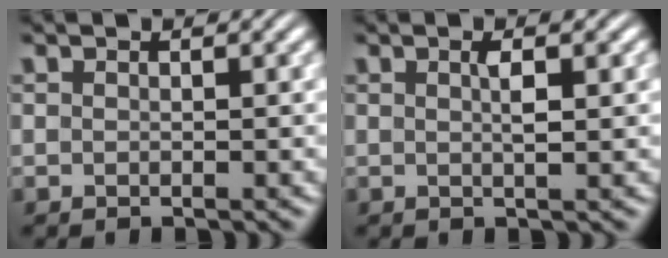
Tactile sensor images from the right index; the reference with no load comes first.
{"total": 1.7, "force": [0.3, 0.1, 1.6], "torque": [-0.027, -0.003, 0.005]}